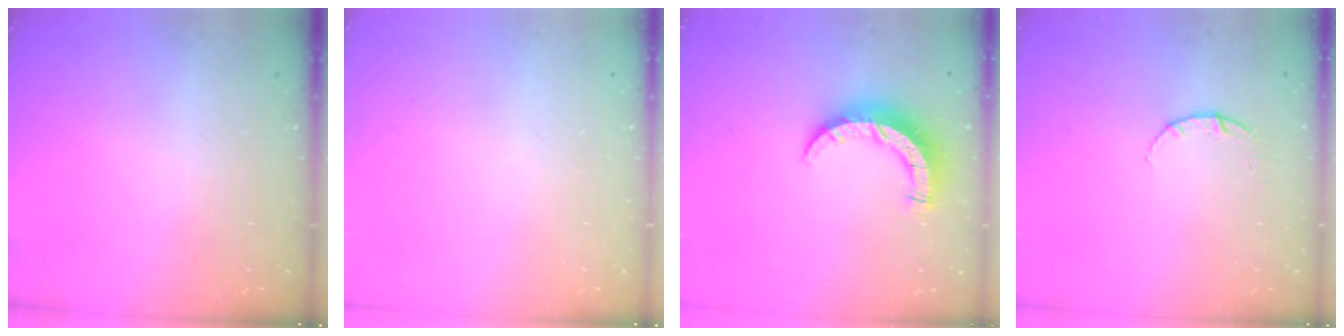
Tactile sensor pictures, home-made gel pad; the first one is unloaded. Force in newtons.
{"total": 0.0}
{"total": 8.4, "press": 8.3, "slide": 0.6}
{"total": 3.8, "press": 3.8, "slide": 0.3}